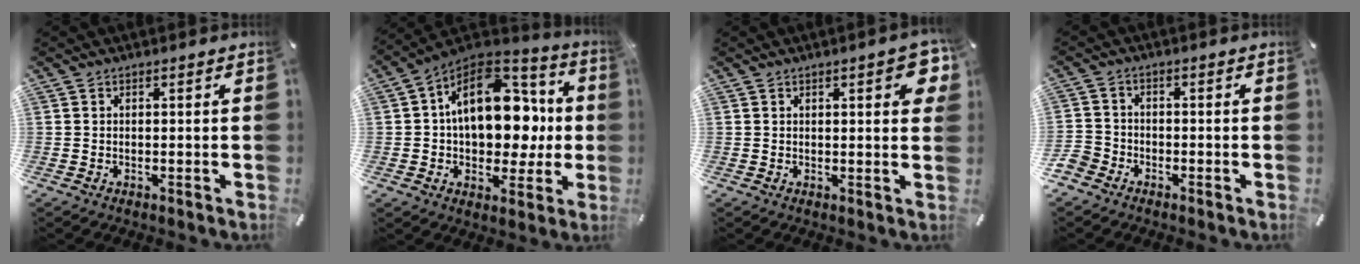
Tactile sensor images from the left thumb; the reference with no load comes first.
{"total": 19.4, "force": [2.7, 13.9, 13.4], "torque": [-0.198, -0.007, 0.051]}
{"total": 6.1, "force": [2.3, 2.1, 5.3], "torque": [-0.070, -0.005, 0.034]}
{"total": 4.1, "force": [-2.6, 3.1, 0.9], "torque": [-0.033, 0.009, -0.055]}